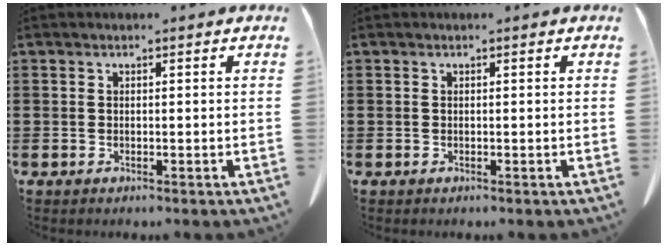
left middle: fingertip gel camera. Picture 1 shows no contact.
{"total": 0.0}